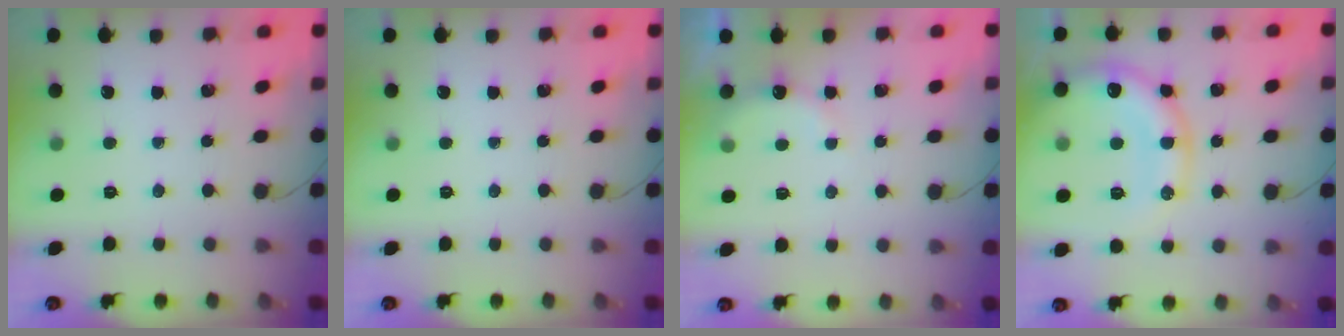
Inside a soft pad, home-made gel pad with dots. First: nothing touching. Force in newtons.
{"total": 0.0}
{"total": 7.8, "press": 7.6, "slide": 1.5}
{"total": 17.6, "press": 17.4, "slide": 2.7}